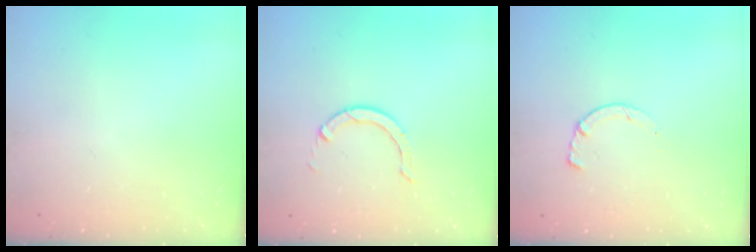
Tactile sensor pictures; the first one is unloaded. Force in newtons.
{"total": 3.2, "press": 3.2, "slide": 0.4}
{"total": 1.8, "press": 1.7, "slide": 0.3}